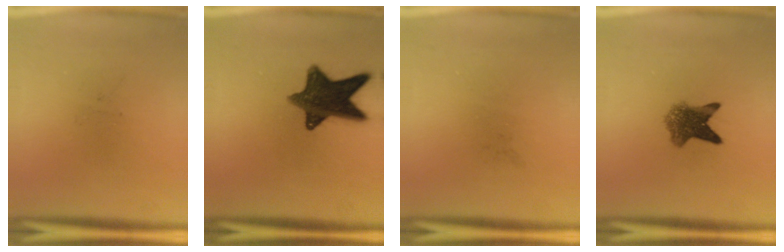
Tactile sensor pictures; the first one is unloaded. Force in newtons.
{"total": 12.7}
{"total": 0.0}
{"total": 5.7}